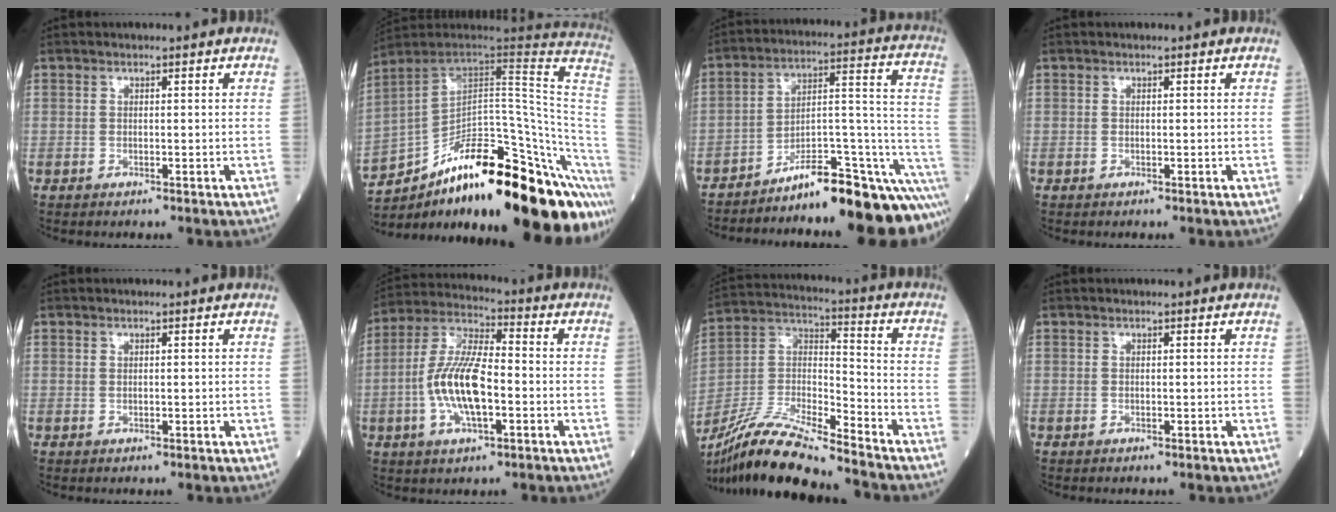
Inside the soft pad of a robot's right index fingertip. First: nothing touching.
{"total": 30.3, "force": [-16.5, 6.6, 24.5], "torque": [-0.250, 0.028, -0.243]}
{"total": 16.7, "force": [-14.6, 0.7, 8.1], "torque": [-0.059, 0.054, -0.219]}
{"total": 0.0}
{"total": 0.0}
{"total": 11.8, "force": [-2.4, 3.6, 11.0], "torque": [-0.232, 0.008, -0.046]}
{"total": 17.0, "force": [-14.9, 0.8, 8.1], "torque": [-0.168, -0.008, -0.282]}
{"total": 0.0}